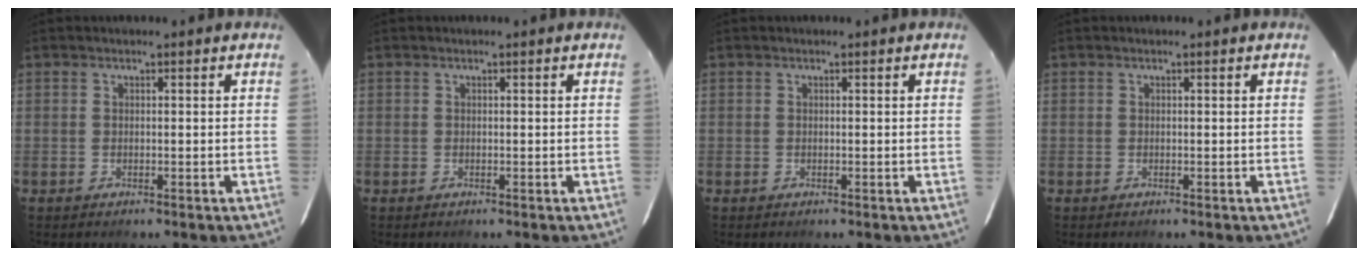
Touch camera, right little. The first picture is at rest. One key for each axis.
{"total": 0.0}
{"total": 0.0}
{"total": 0.0}